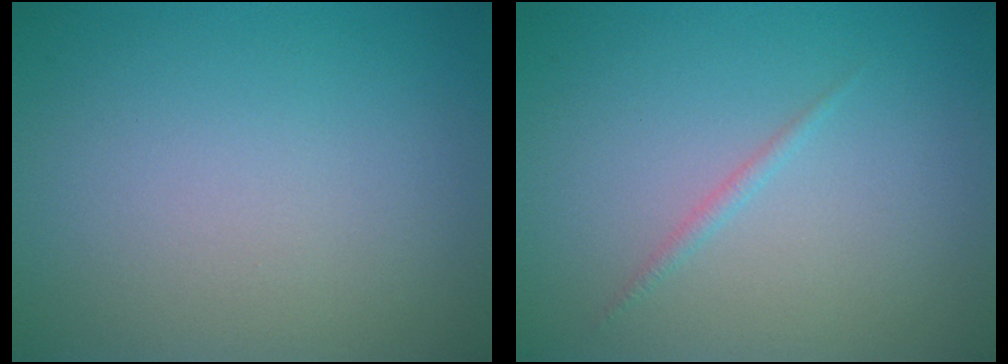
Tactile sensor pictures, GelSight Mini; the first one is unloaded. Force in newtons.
{"total": 0.7, "press": 0.7, "slide": 0.1}